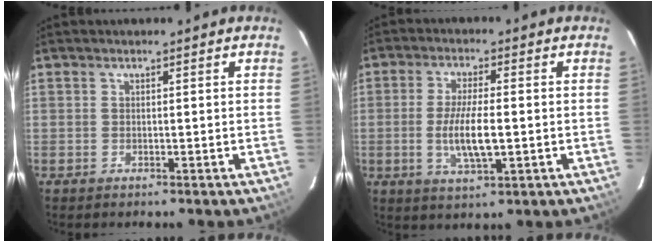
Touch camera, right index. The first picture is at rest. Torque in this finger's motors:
{"motor_torque": [0.33, -0.11, 0.48, 0.12]}